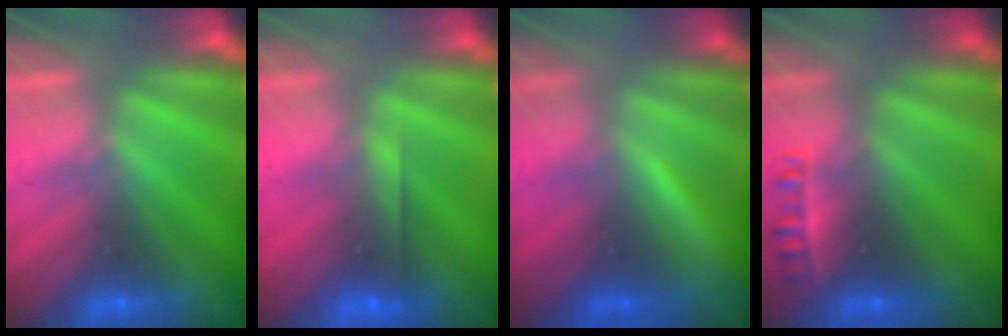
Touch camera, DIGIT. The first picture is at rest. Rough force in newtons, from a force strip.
{"total": 2.6}
{"total": 1.7}
{"total": 2.3}